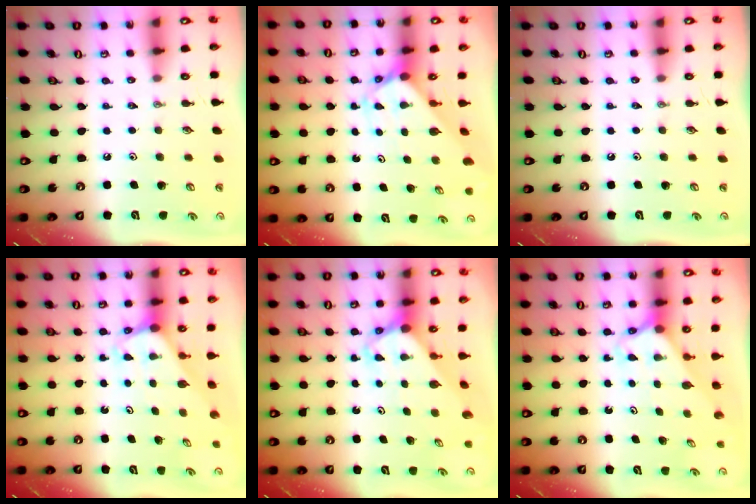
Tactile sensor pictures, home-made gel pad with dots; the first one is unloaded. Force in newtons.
{"total": 2.3, "press": 2.3, "slide": 0.2}
{"total": 0.0}
{"total": 2.2, "press": 2.2, "slide": 0.1}
{"total": 3.6, "press": 3.6, "slide": 0.2}
{"total": 2.4, "press": 2.4, "slide": 0.1}